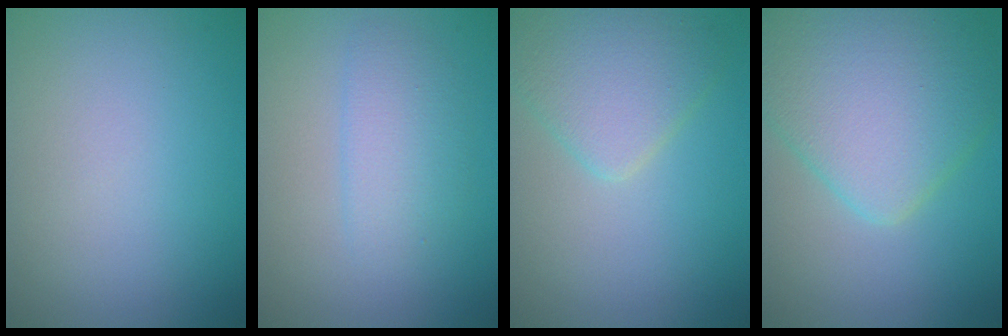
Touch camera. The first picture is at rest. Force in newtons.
{"total": 2.4, "press": 2.4, "slide": 0.0}
{"total": 4.0, "press": 4.0, "slide": 0.2}
{"total": 7.8, "press": 7.8, "slide": 0.2}